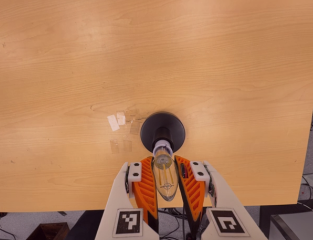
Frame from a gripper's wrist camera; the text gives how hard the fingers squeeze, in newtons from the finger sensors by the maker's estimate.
{"total": 18.9, "left": 20.8, "right": 17.0}